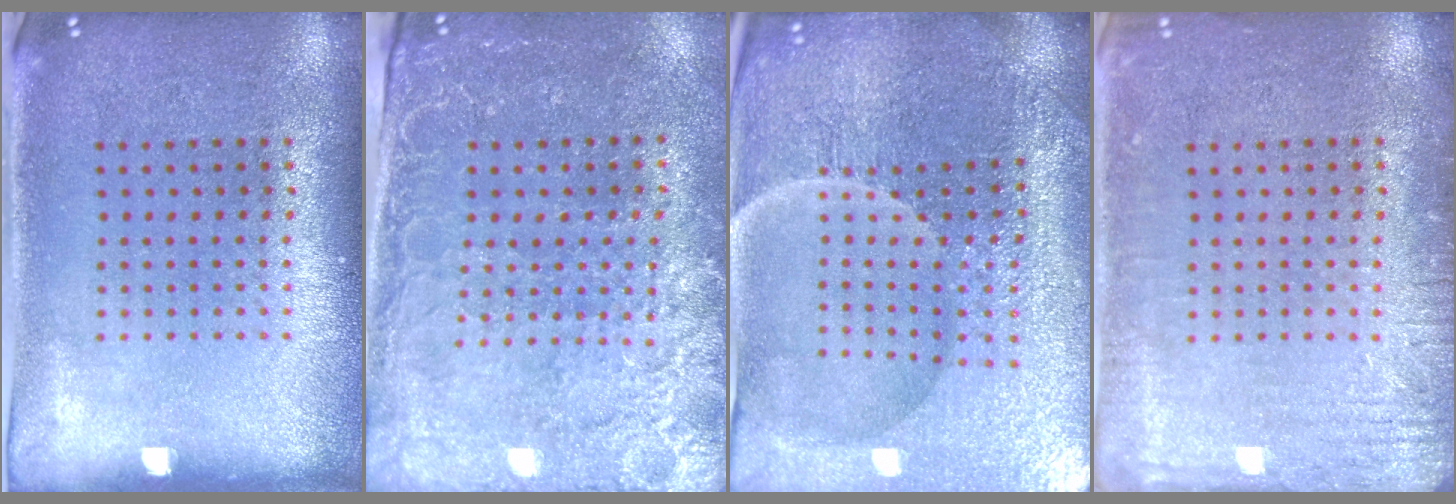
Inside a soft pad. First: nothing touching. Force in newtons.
{"total": 2.9, "press": 2.8, "slide": 0.8}
{"total": 5.2, "press": 5.0, "slide": 1.5}
{"total": 2.8, "press": 2.8, "slide": 0.4}